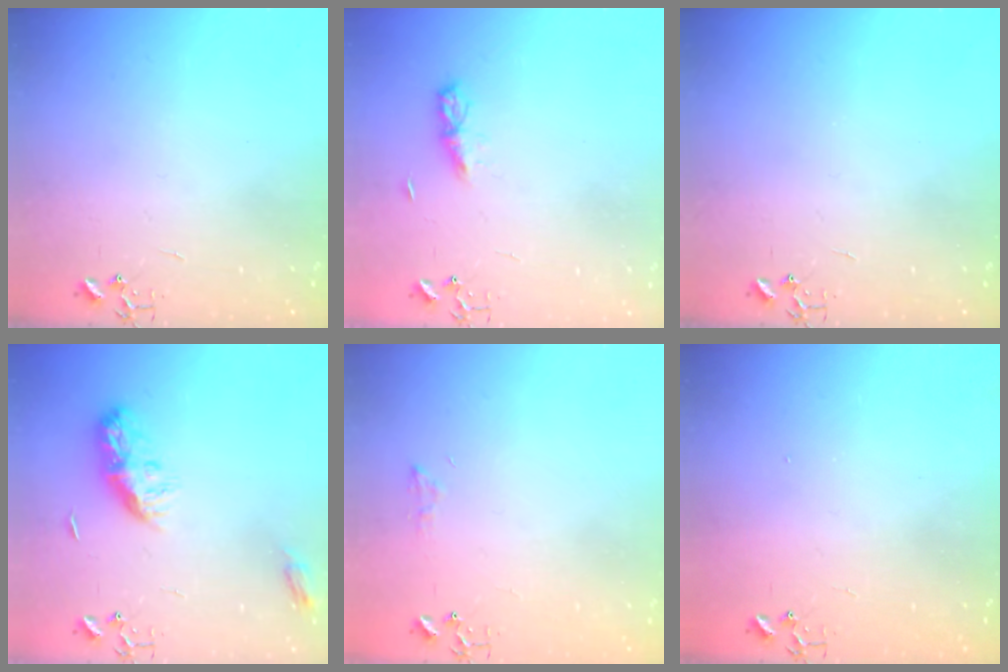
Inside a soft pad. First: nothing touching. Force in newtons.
{"total": 5.1, "press": 5.1, "slide": 0.6}
{"total": 0.0}
{"total": 9.6, "press": 9.6, "slide": 0.1}
{"total": 6.1, "press": 6.1, "slide": 0.3}
{"total": 1.2, "press": 1.2, "slide": 0.1}